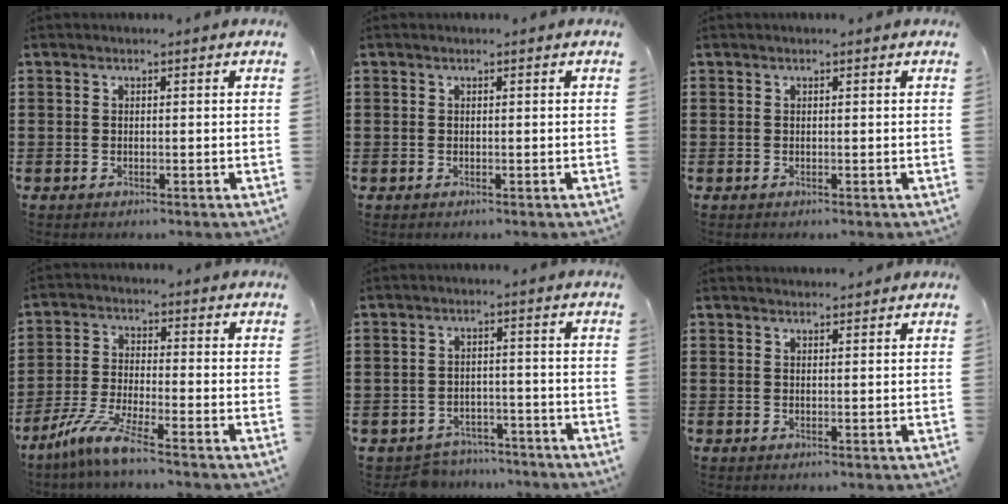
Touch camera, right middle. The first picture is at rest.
{"total": 0.0}
{"total": 0.0}
{"total": 6.7, "force": [-5.0, 0.1, 4.5], "torque": [-0.105, -0.021, -0.098]}
{"total": 3.9, "force": [-3.8, 0.8, -0.1], "torque": [-0.007, 0.002, -0.081]}
{"total": 1.3, "force": [1.3, 0.0, -0.1], "torque": [-0.003, -0.002, 0.025]}